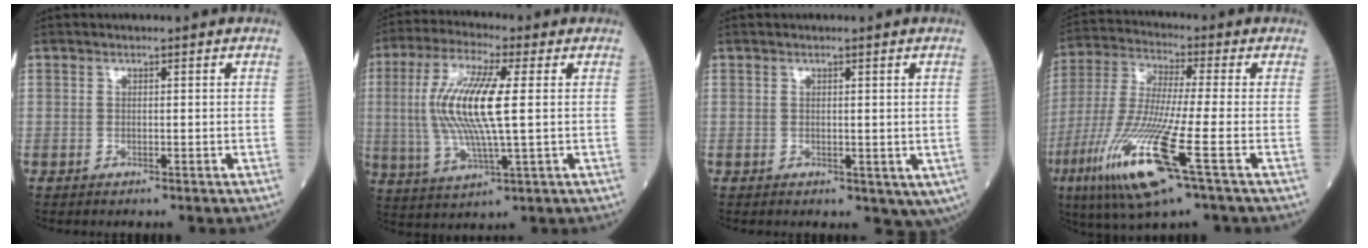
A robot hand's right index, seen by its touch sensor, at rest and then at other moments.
{"total": 13.3, "force": [1.3, 1.8, 13.1], "torque": [-0.280, 0.002, 0.023]}
{"total": 3.4, "force": [0.1, 2.3, 2.6], "torque": [-0.021, -0.008, 0.011]}
{"total": 16.5, "force": [-6.8, 0.6, 15.1], "torque": [-0.335, -0.038, -0.131]}